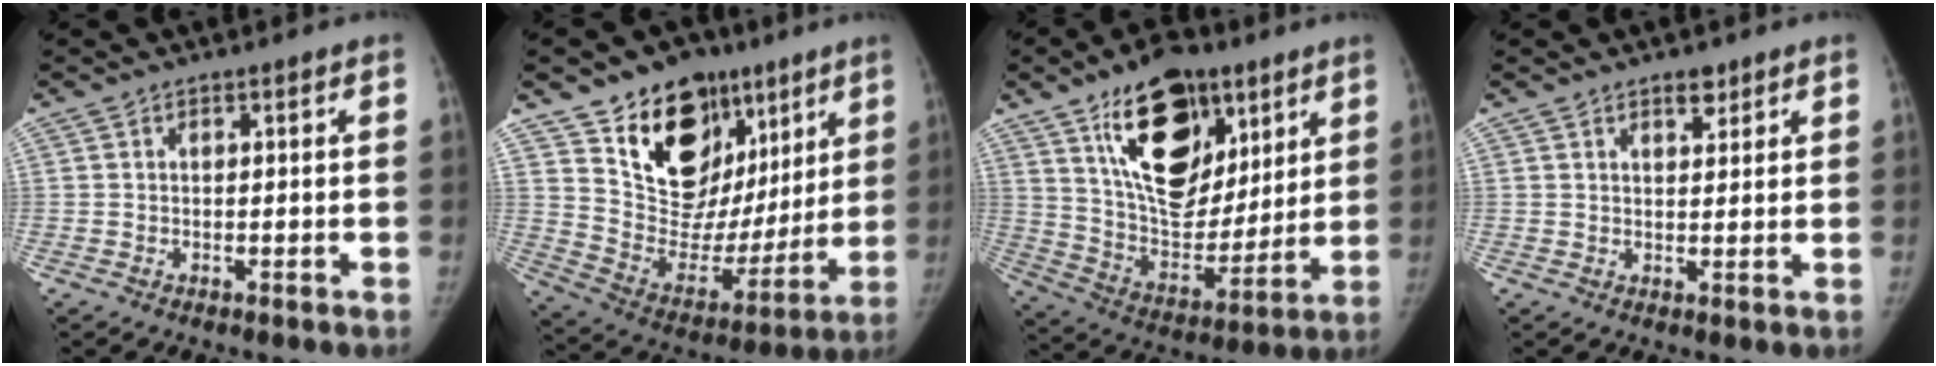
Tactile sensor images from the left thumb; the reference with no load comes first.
{"total": 22.4, "force": [12.7, 15.2, 10.5], "torque": [-0.098, -0.034, 0.220]}
{"total": 22.8, "force": [11.7, 12.6, 14.9], "torque": [-0.190, -0.056, 0.202]}
{"total": 2.7, "force": [2.0, 1.3, 1.4], "torque": [-0.008, -0.012, 0.031]}